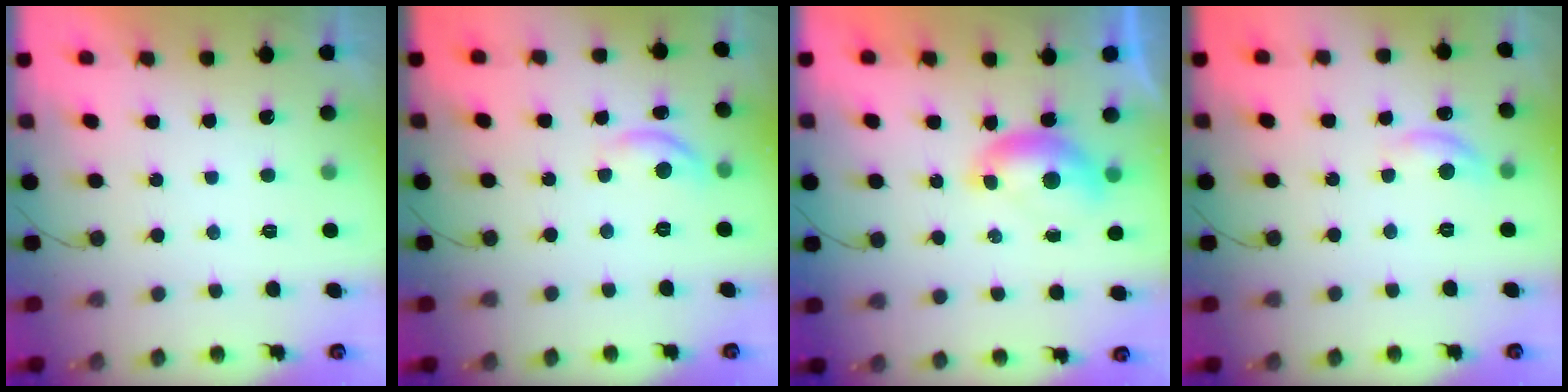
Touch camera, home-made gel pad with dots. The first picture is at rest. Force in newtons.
{"total": 7.7, "press": 7.7, "slide": 0.5}
{"total": 6.3, "press": 6.2, "slide": 0.9}
{"total": 8.5, "press": 8.5, "slide": 0.5}